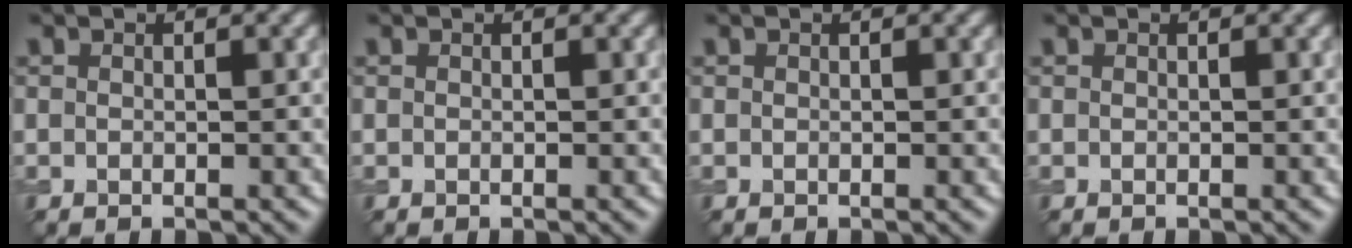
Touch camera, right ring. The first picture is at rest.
{"total": 0.0}
{"total": 0.0}
{"total": 0.0}